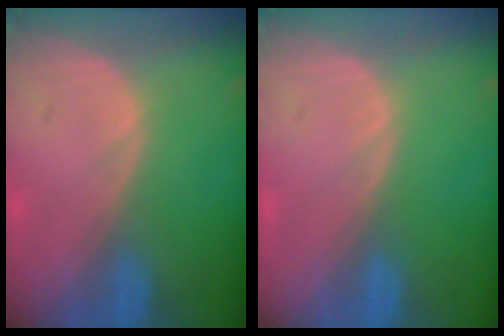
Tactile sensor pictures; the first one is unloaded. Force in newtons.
{"total": 0.0}